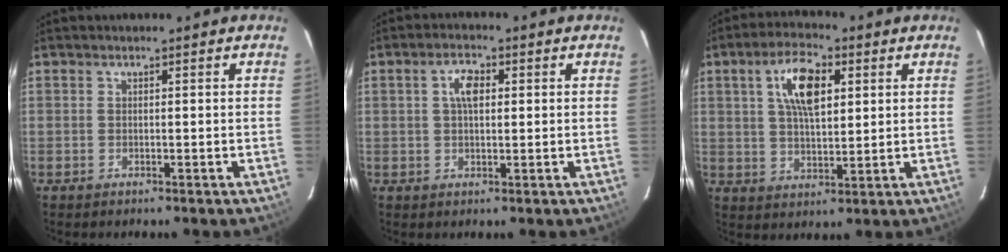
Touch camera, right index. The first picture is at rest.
{"total": 4.0, "force": [0.9, 2.1, 3.3], "torque": [-0.061, 0.012, 0.019]}
{"total": 9.7, "force": [3.3, 4.2, 8.1], "torque": [-0.151, 0.016, 0.061]}